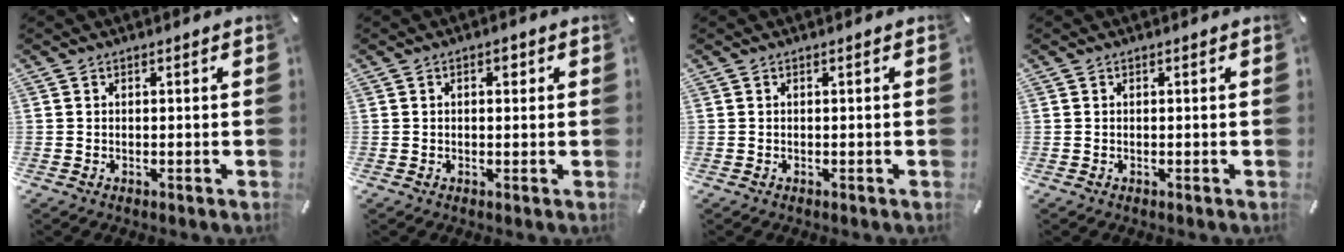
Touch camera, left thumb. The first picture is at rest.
{"total": 2.0, "force": [0.5, 1.3, 1.5], "torque": [-0.024, 0.005, 0.004]}
{"total": 0.0}
{"total": 0.0}